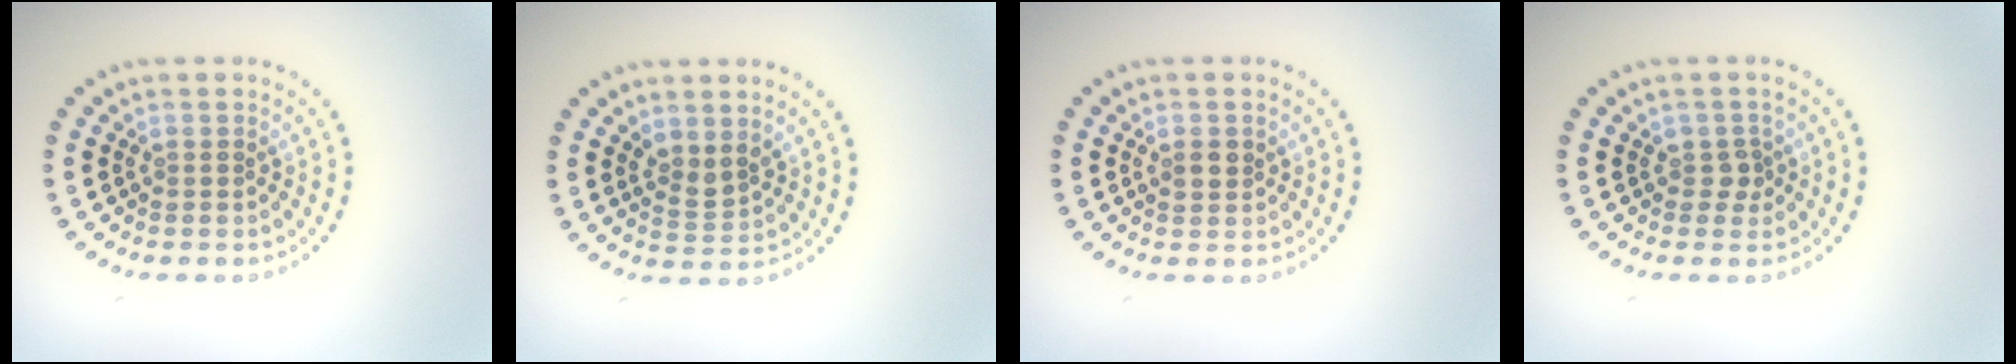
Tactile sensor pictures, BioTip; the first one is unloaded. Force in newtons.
{"total": 1.8, "press": 1.3, "slide": 1.3}
{"total": 1.3, "press": 1.2, "slide": 0.3}
{"total": 1.2, "press": 1.0, "slide": 0.6}